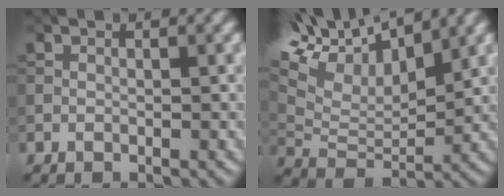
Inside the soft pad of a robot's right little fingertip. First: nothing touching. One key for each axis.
{"total": 11.5, "fx": 8.2, "fy": 4.6, "fz": 6.8, "tx": -0.150, "ty": 0.029, "tz": 0.136}